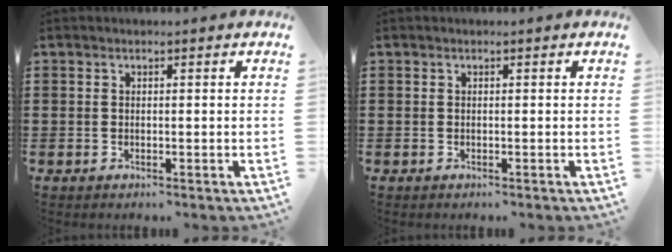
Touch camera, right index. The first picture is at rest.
{"total": 0.0}